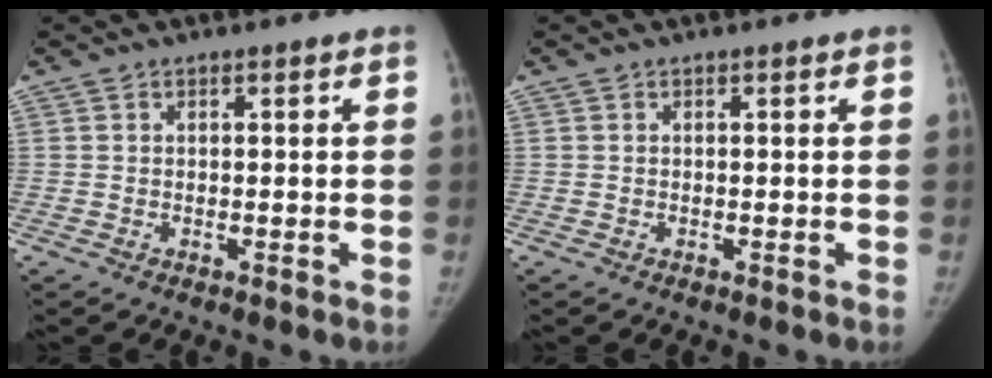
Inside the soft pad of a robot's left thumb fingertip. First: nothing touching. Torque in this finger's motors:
{"motor_torque": [0.03, -0.03, 0.24, -0.22, 0.01]}